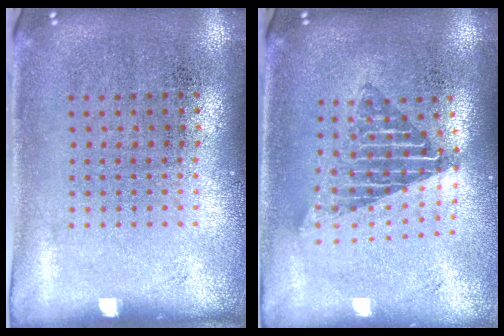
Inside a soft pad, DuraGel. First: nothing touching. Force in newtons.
{"total": 1.8, "press": 1.4, "slide": 1.0}